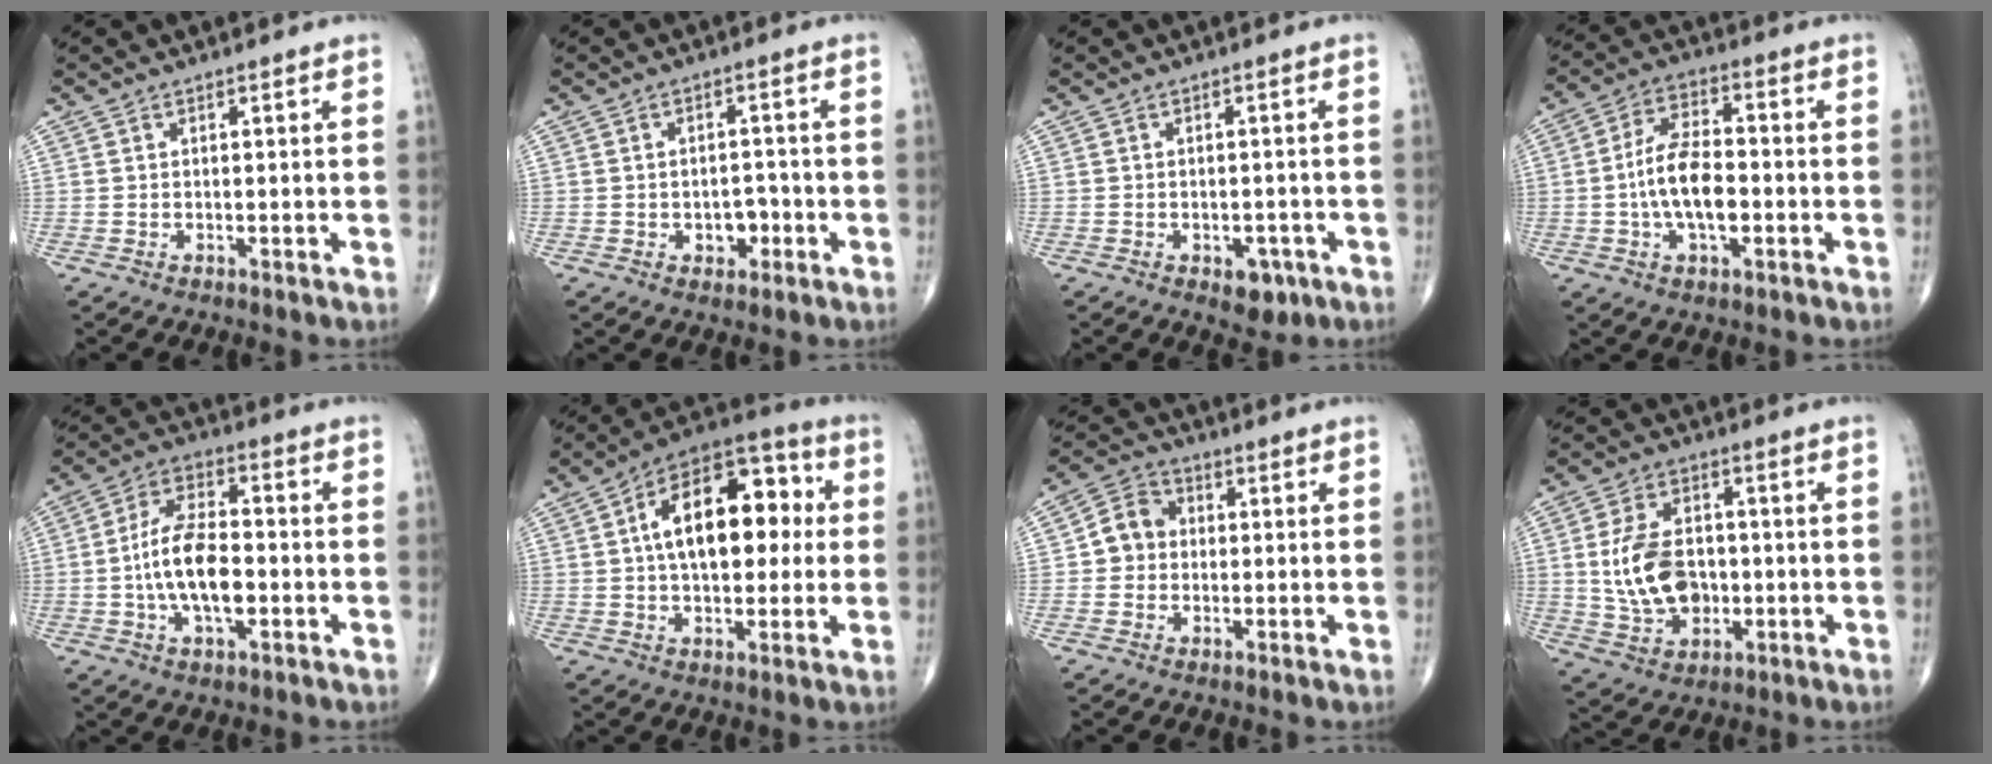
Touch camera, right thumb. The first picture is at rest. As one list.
[{"total": 4.0, "force": [-1.3, 2.9, 2.5], "torque": [-0.014, 0.015, -0.017]}, {"total": 4.3, "force": [-2.0, 2.7, 2.7], "torque": [-0.017, 0.008, -0.021]}, {"total": 11.3, "force": [-1.8, 5.6, 9.6], "torque": [-0.172, 0.022, -0.039]}, {"total": 12.9, "force": [-1.9, 6.3, 11.1], "torque": [-0.200, 0.020, -0.041]}, {"total": 19.0, "force": [2.7, 10.7, 15.5], "torque": [-0.210, 0.032, 0.034]}, {"total": 6.3, "force": [-0.1, 5.6, 2.9], "torque": [-0.033, 0.020, -0.013]}, {"total": 11.2, "force": [-0.2, 7.6, 8.2], "torque": [-0.134, 0.004, 0.005]}]